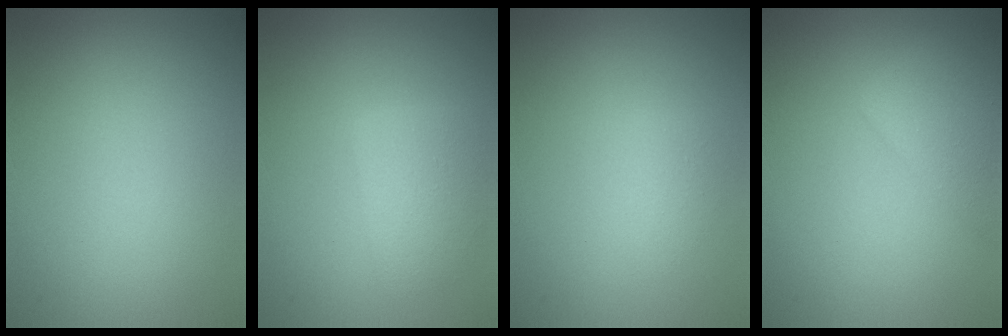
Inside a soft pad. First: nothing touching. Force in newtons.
{"total": 2.5, "press": 2.5, "slide": 0.0}
{"total": 1.1, "press": 1.1, "slide": 0.1}
{"total": 3.9, "press": 3.9, "slide": 0.1}